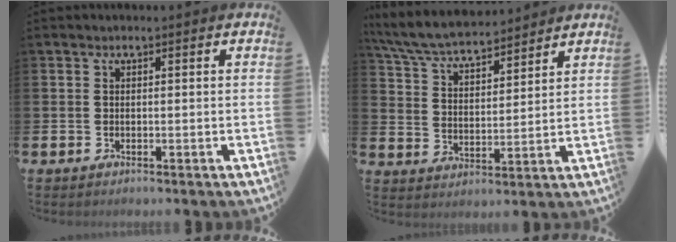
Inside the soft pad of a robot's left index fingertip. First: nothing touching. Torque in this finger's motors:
{"motor_torque": [0.52, -0.83, 0.73, 0.19]}